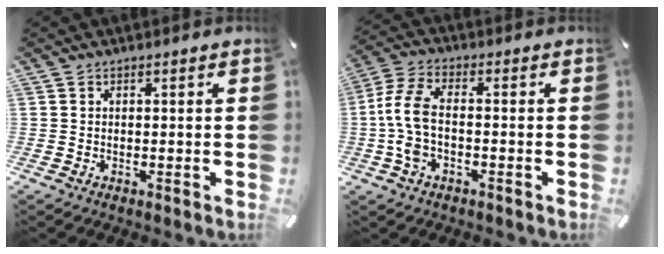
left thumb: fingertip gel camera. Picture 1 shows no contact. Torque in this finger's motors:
{"motor_torque": [-0.22, 0.96, 1.09, -0.09, 0.42]}